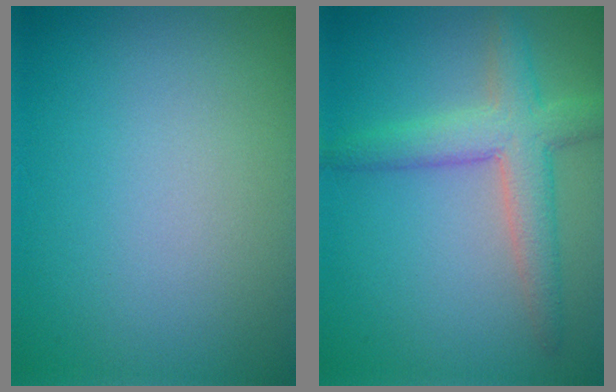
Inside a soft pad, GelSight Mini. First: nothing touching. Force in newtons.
{"total": 4.6, "press": 4.6, "slide": 0.2}